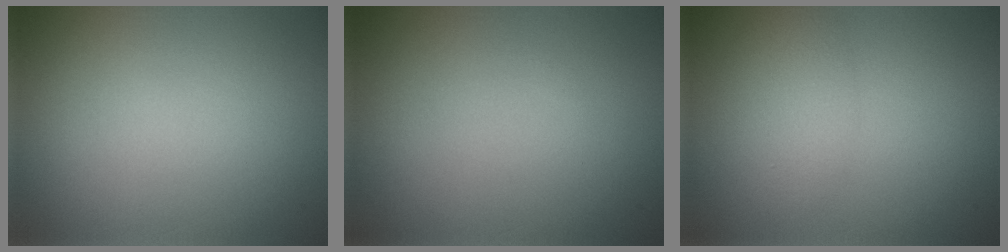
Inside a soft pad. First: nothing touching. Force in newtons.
{"total": 0.0}
{"total": 2.2, "press": 2.1, "slide": 0.2}